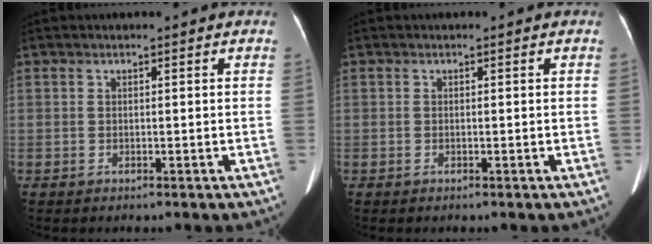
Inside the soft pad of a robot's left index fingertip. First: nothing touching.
{"total": 0.0}